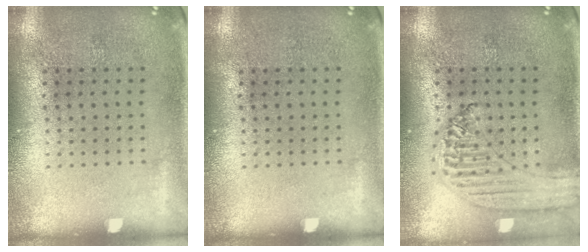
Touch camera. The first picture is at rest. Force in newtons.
{"total": 0.0}
{"total": 1.2, "press": 1.2, "slide": 0.2}